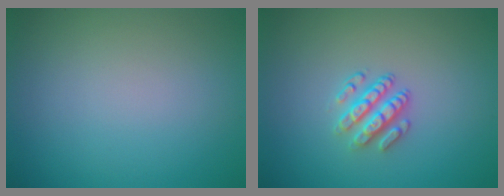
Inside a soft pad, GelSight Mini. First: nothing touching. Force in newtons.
{"total": 2.9, "press": 2.5, "slide": 1.6}